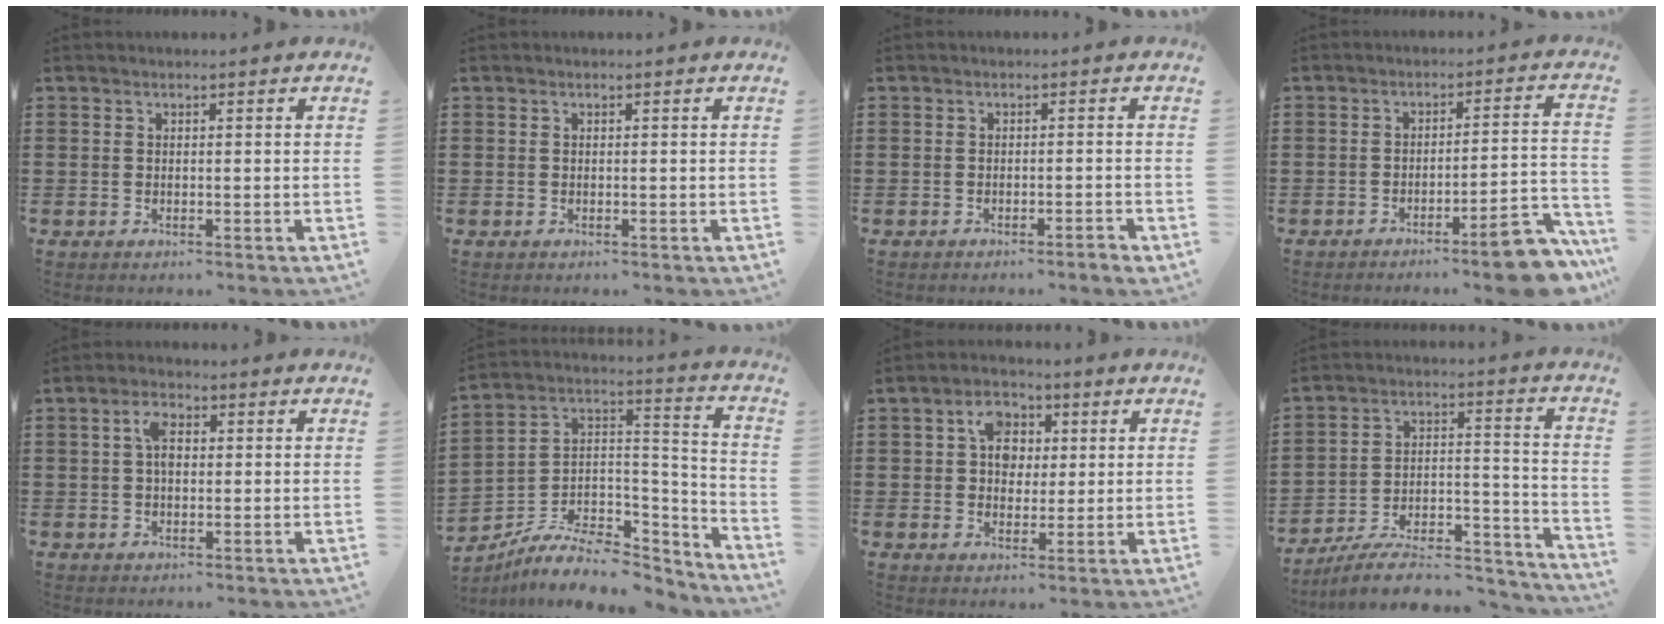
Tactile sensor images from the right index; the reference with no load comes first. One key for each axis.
{"total": 0.0}
{"total": 1.4, "fx": -1.2, "fy": -0.2, "fz": 0.7, "tx": -0.013, "ty": -0.001, "tz": -0.023}
{"total": 8.4, "fx": -6.3, "fy": 0.7, "fz": 5.6, "tx": -0.079, "ty": 0.011, "tz": -0.113}
{"total": 3.7, "fx": 0.6, "fy": 2.0, "fz": 3.1, "tx": -0.065, "ty": 0.010, "tz": 0.009}
{"total": 9.1, "fx": -6.6, "fy": 4.3, "fz": 4.6, "tx": -0.092, "ty": 0.016, "tz": -0.126}
{"total": 6.0, "fx": 1.7, "fy": 4.7, "fz": 3.2, "tx": -0.066, "ty": 0.011, "tz": 0.024}
{"total": 8.9, "fx": -7.6, "fy": 2.4, "fz": 3.9, "tx": -0.059, "ty": 0.016, "tz": -0.144}